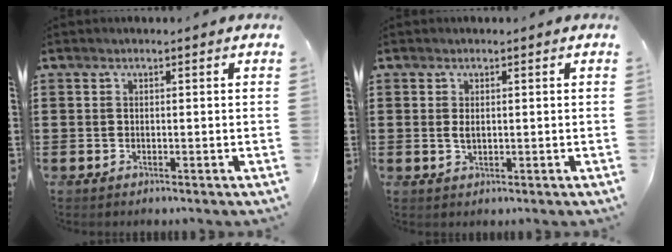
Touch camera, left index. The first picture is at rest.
{"total": 1.5, "force": [0.2, 0.8, 1.3], "torque": [-0.028, 0.004, 0.003]}